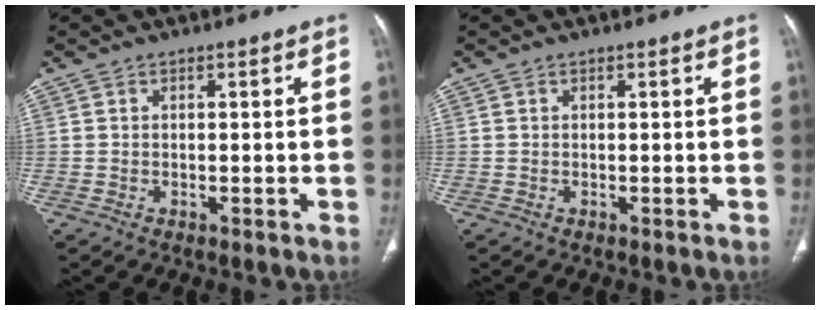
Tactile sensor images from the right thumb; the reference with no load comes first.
{"total": 0.0}